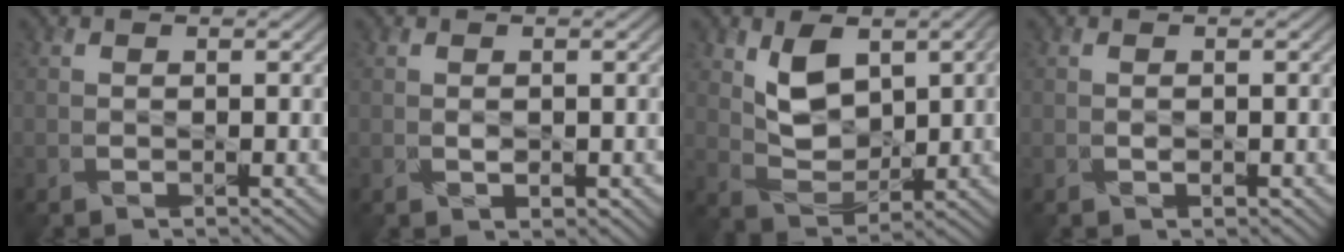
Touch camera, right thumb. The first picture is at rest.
{"total": 1.3, "force": [-0.2, 0.8, 1.1], "torque": [-0.022, -0.001, -0.001]}
{"total": 7.4, "force": [2.8, 4.4, 5.2], "torque": [-0.099, -0.005, 0.053]}
{"total": 0.7, "force": [-0.2, 0.4, 0.5], "torque": [-0.011, 0.001, -0.003]}